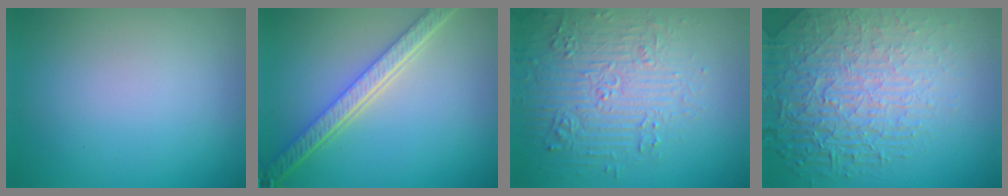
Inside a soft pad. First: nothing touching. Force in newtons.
{"total": 5.5, "press": 4.2, "slide": 3.5}
{"total": 4.8, "press": 4.7, "slide": 1.1}
{"total": 8.9, "press": 6.0, "slide": 6.6}